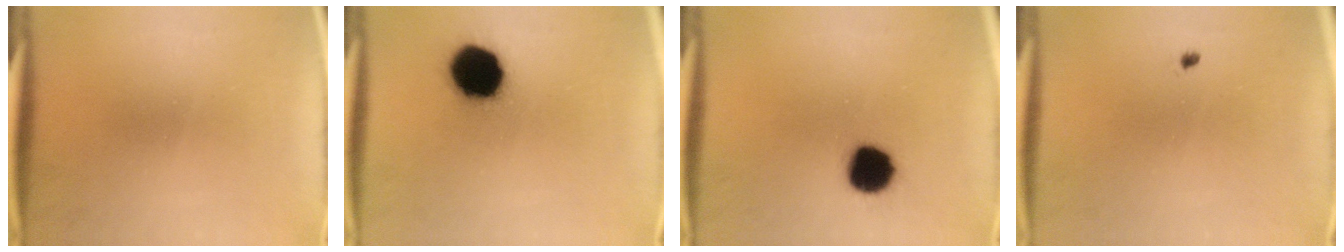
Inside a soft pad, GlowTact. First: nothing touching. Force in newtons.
{"total": 16.2}
{"total": 10.1}
{"total": 0.6}